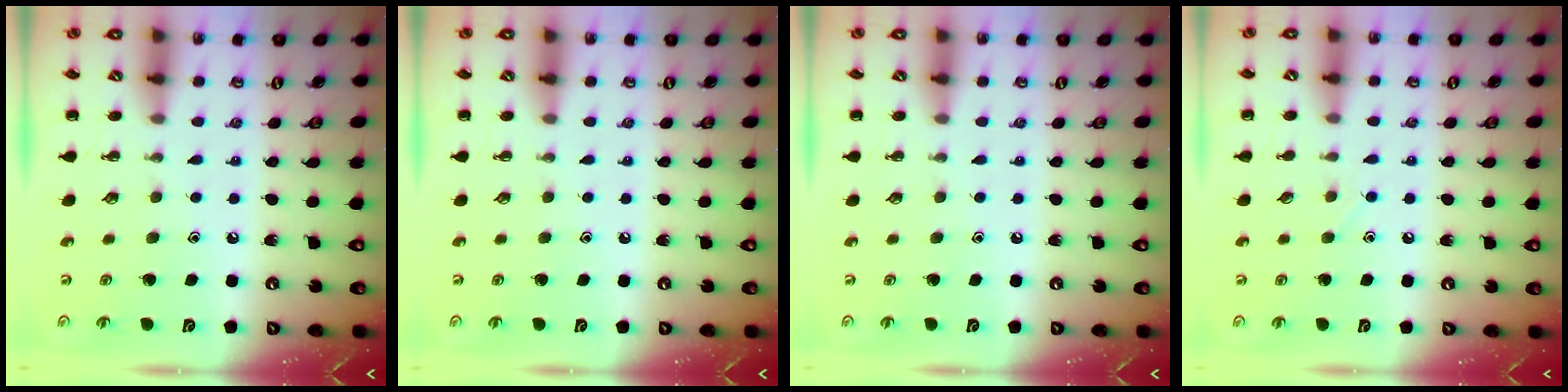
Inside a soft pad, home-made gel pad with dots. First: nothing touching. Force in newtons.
{"total": 0.0}
{"total": 0.0}
{"total": 2.9, "press": 2.7, "slide": 0.9}